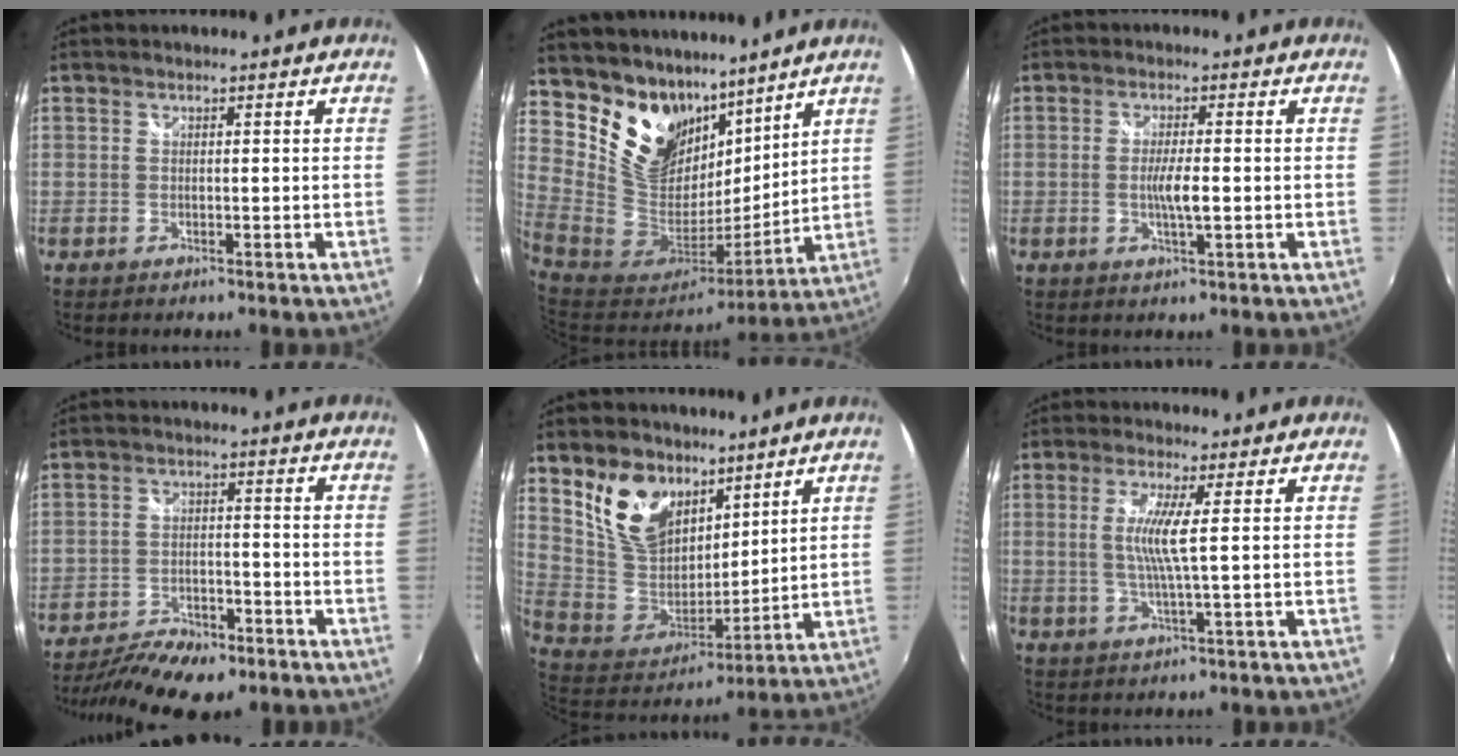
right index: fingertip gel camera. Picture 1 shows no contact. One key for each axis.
{"total": 19.6, "fx": 14.3, "fy": 11.7, "fz": 6.6, "tx": -0.174, "ty": -0.010, "tz": 0.275}
{"total": 4.0, "fx": -0.7, "fy": 0.4, "fz": 3.9, "tx": -0.070, "ty": -0.007, "tz": -0.011}
{"total": 14.2, "fx": -10.7, "fy": 5.5, "fz": 7.6, "tx": -0.173, "ty": -0.027, "tz": -0.175}
{"total": 15.3, "fx": 9.7, "fy": 9.4, "fz": 7.3, "tx": -0.162, "ty": 0.012, "tz": 0.200}
{"total": 5.4, "fx": 0.7, "fy": -0.7, "fz": 5.3, "tx": -0.109, "ty": -0.008, "tz": 0.014}